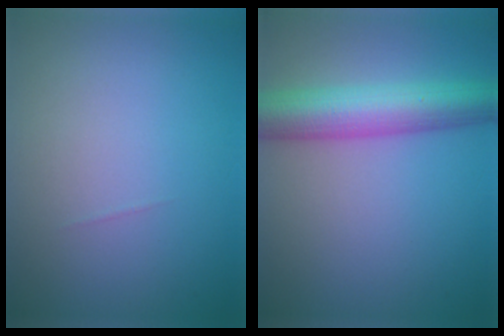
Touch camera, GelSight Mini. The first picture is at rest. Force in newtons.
{"total": 7.1, "press": 7.1, "slide": 0.2}